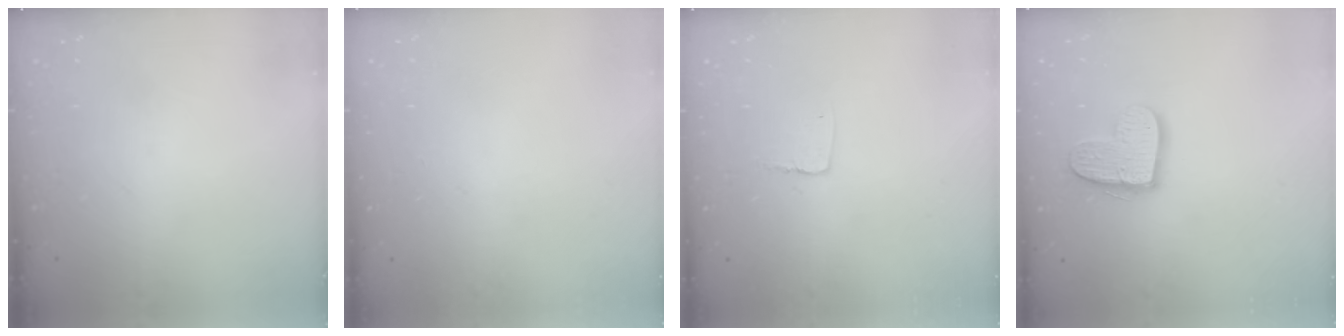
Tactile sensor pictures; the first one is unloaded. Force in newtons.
{"total": 0.0}
{"total": 3.8, "press": 3.8, "slide": 0.4}
{"total": 13.1, "press": 13.1, "slide": 0.9}